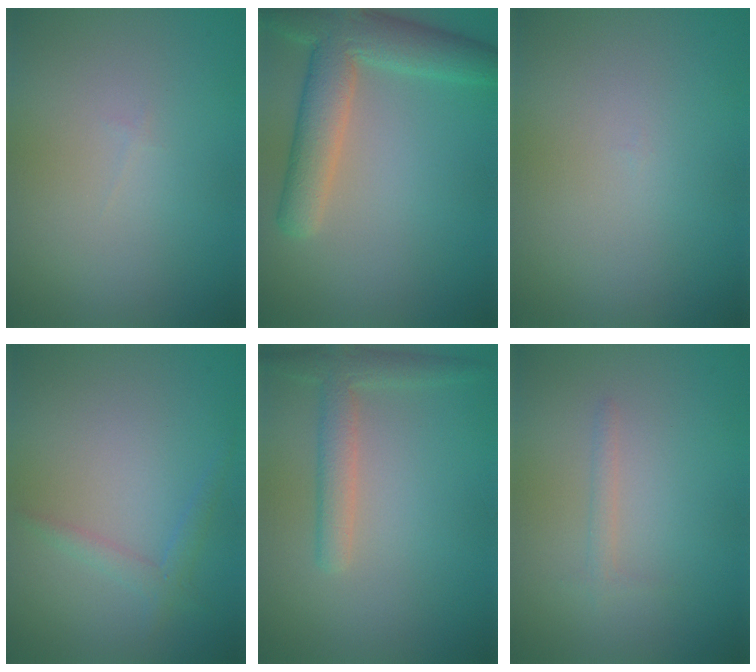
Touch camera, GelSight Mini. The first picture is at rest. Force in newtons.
{"total": 6.9, "press": 6.9, "slide": 0.4}
{"total": 0.0}
{"total": 1.5, "press": 1.5, "slide": 0.1}
{"total": 3.0, "press": 3.0, "slide": 0.1}
{"total": 0.9, "press": 0.9, "slide": 0.0}